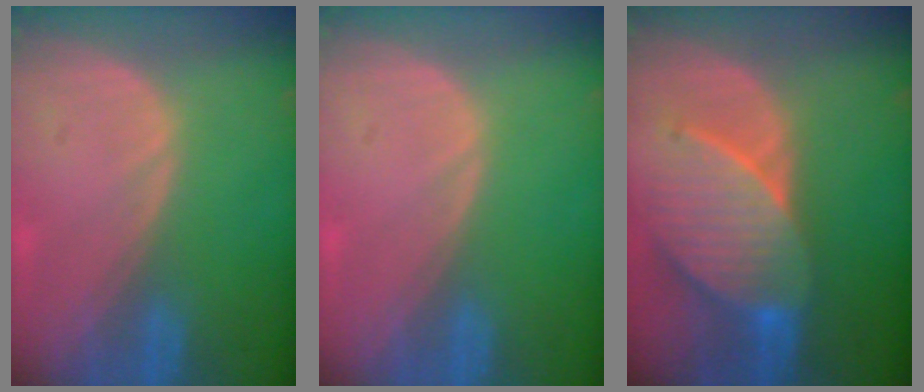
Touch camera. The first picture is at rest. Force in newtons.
{"total": 0.0}
{"total": 8.9, "press": 8.7, "slide": 2.0}